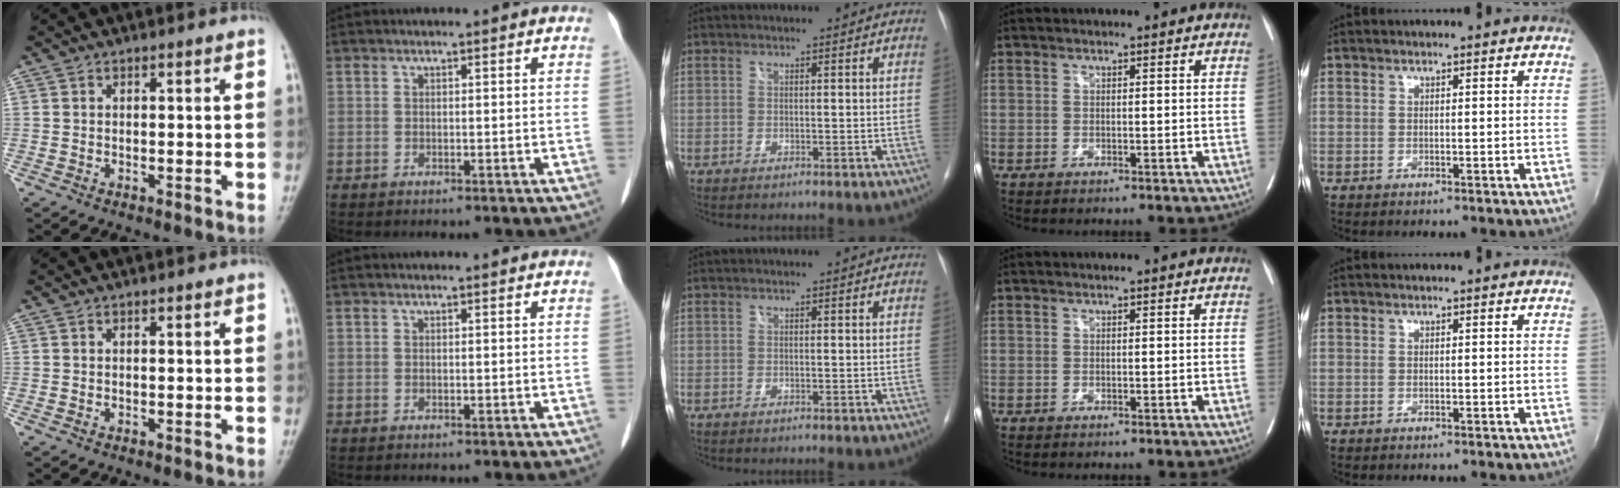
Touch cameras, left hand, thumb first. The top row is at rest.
{}